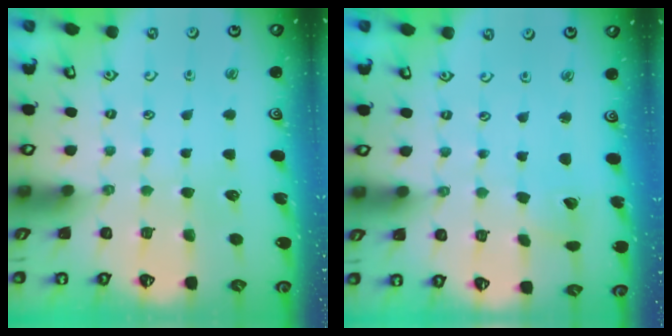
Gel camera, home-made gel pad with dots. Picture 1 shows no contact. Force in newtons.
{"total": 2.6, "press": 2.6, "slide": 0.3}